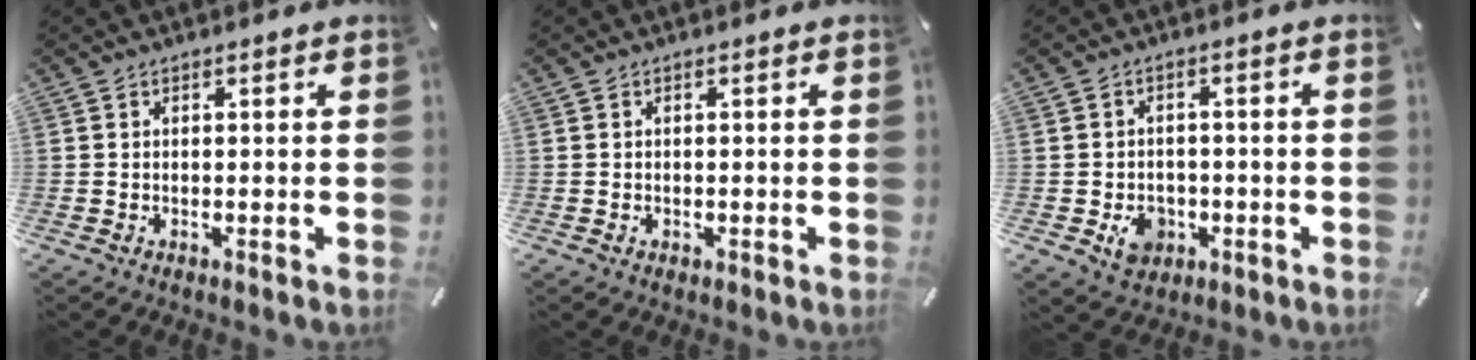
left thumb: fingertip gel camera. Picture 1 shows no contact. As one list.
[{"total": 0.7, "force": [-0.2, 0.6, 0.4], "torque": [-0.008, 0.002, -0.005]}, {"total": 6.6, "force": [-2.0, 5.6, 3.0], "torque": [-0.046, 0.008, -0.033]}]